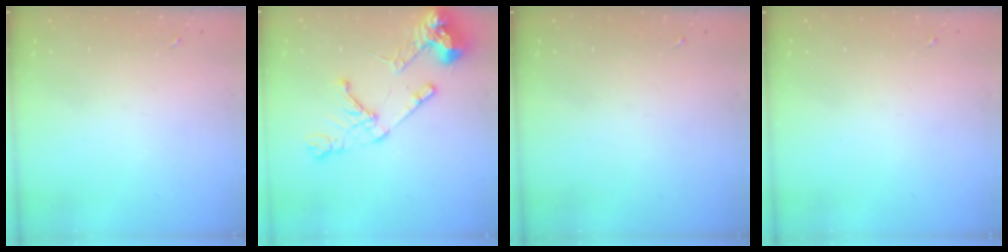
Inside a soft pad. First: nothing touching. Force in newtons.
{"total": 14.1, "press": 14.0, "slide": 1.9}
{"total": 0.0}
{"total": 0.0}